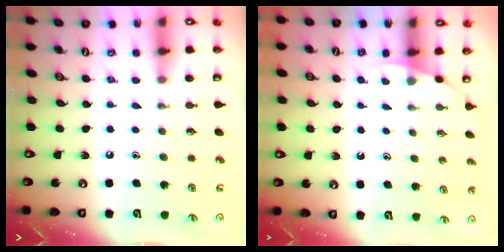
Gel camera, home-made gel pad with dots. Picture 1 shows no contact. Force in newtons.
{"total": 2.6, "press": 2.6, "slide": 0.1}